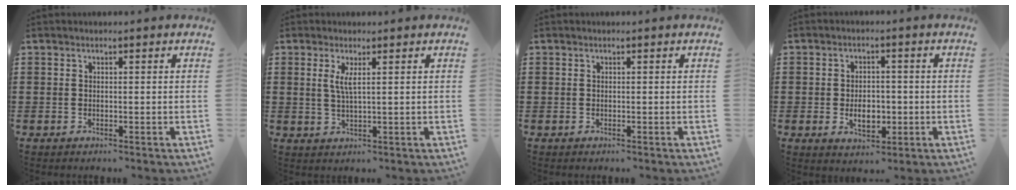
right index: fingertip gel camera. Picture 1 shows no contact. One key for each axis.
{"total": 2.9, "fx": 1.0, "fy": 0.3, "fz": 2.7, "tx": -0.057, "ty": -0.001, "tz": 0.015}
{"total": 0.0}
{"total": 4.4, "fx": -0.9, "fy": 2.8, "fz": 3.3, "tx": -0.046, "ty": 0.001, "tz": -0.020}